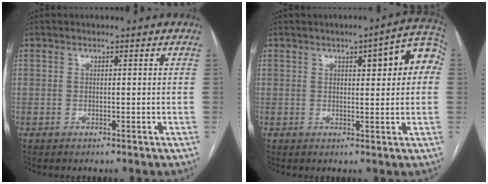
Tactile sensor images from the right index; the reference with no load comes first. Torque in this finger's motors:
{"motor_torque": [0.62, 0.36, 0.37, 0.06]}